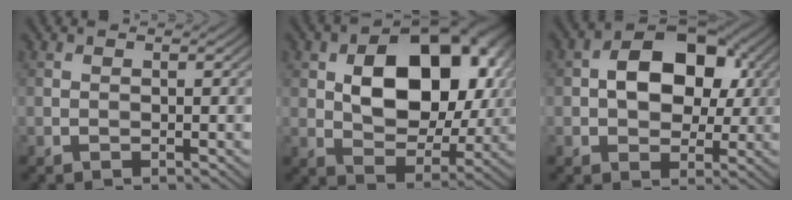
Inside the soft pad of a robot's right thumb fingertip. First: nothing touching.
{"total": 14.1, "force": [2.6, 9.2, 10.4], "torque": [-0.153, 0.002, 0.046]}
{"total": 9.5, "force": [1.4, 6.5, 6.8], "torque": [-0.106, 0.011, 0.018]}